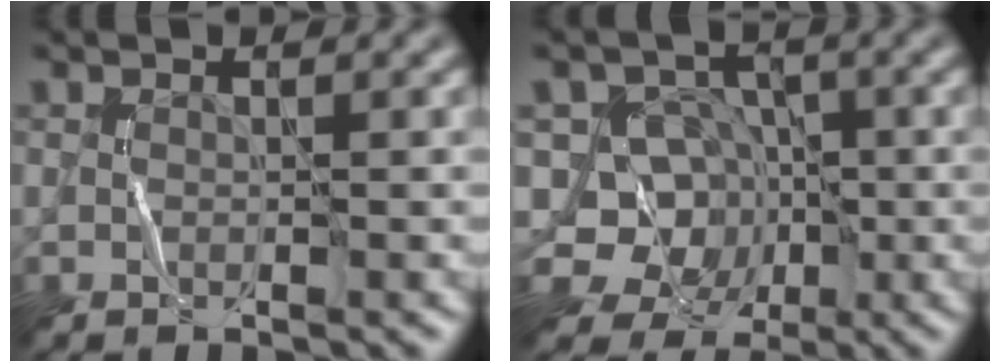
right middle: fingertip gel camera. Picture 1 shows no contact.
{"total": 7.2, "force": [-2.0, 6.6, 1.8], "torque": [-0.006, 0.004, -0.049]}